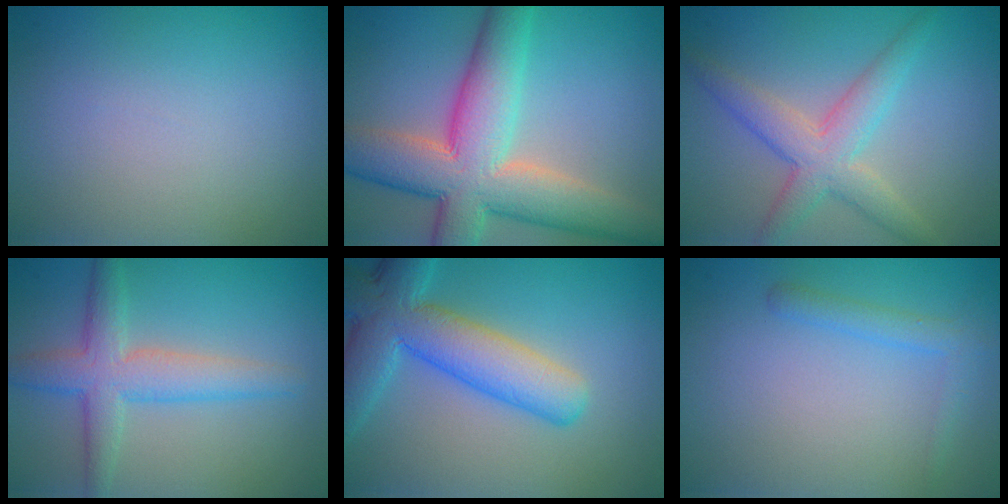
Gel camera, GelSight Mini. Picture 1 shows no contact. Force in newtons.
{"total": 10.7, "press": 10.6, "slide": 0.6}
{"total": 4.3, "press": 4.3, "slide": 0.1}
{"total": 4.4, "press": 4.4, "slide": 0.0}
{"total": 7.7, "press": 7.7, "slide": 0.4}
{"total": 1.7, "press": 1.7, "slide": 0.1}